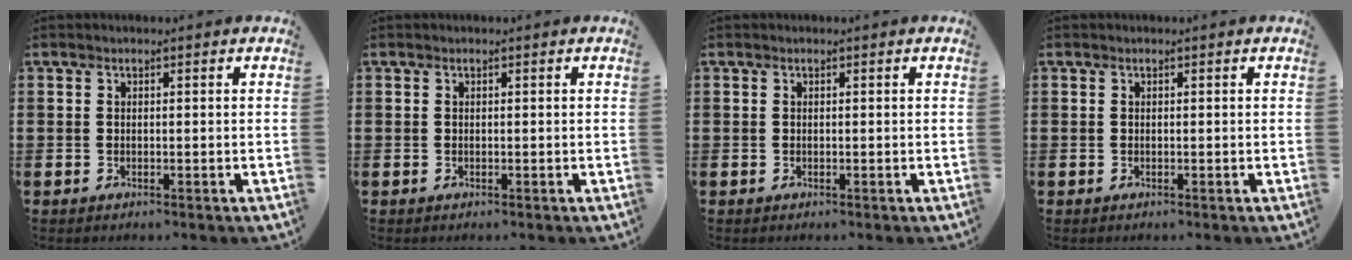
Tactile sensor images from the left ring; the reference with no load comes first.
{"total": 0.0}
{"total": 0.0}
{"total": 0.0}